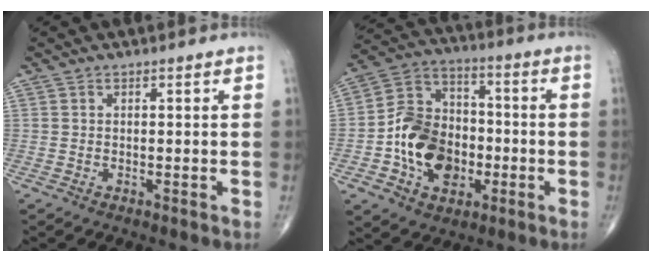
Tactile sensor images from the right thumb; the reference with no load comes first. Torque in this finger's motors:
{"motor_torque": [2.09, 2.02, 0.86, -1.02, 0.14]}